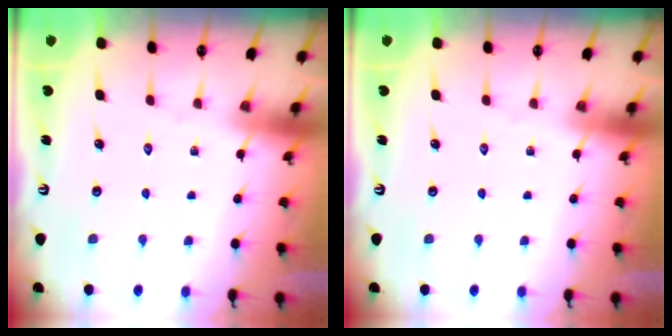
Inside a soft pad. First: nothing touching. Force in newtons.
{"total": 0.0}